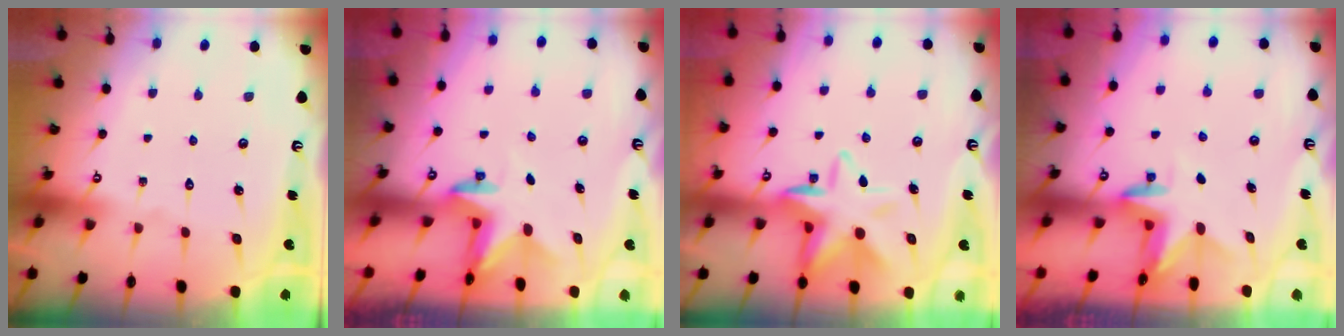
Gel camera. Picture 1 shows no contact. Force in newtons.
{"total": 2.4, "press": 2.4, "slide": 0.4}
{"total": 10.9, "press": 10.6, "slide": 2.5}
{"total": 3.2, "press": 3.2, "slide": 0.3}